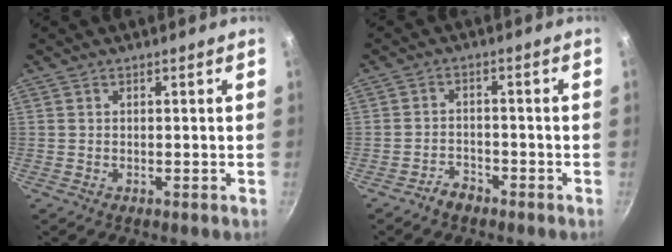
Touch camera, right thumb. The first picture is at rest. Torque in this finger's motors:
{"motor_torque": [-0.32, 0.01, -0.25, 0.04, 0.02]}